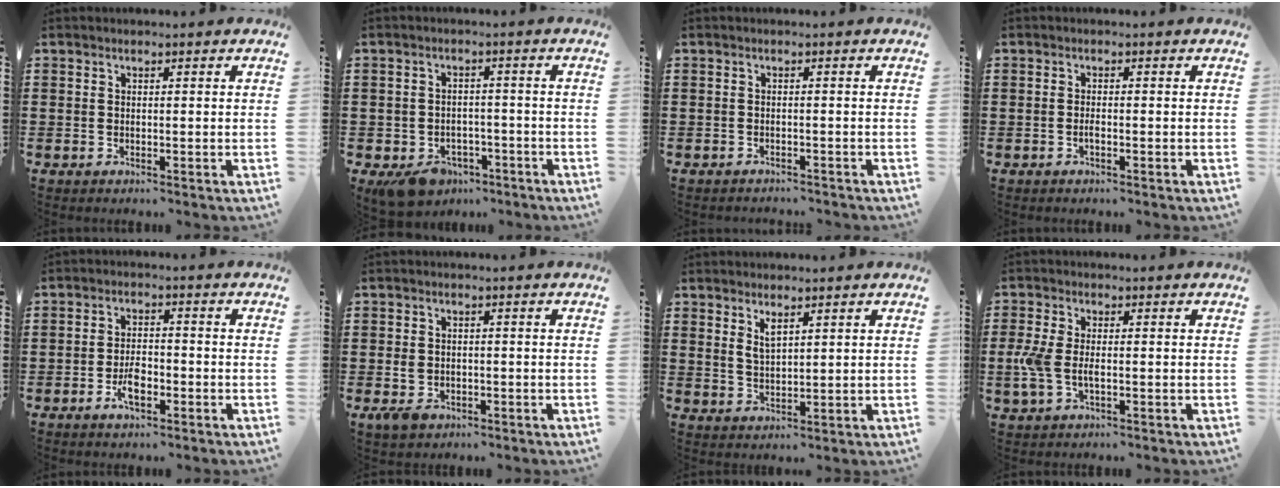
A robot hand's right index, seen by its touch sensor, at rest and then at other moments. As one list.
[{"total": 4.7, "force": [-3.8, 2.3, 1.4], "torque": [-0.028, 0.010, -0.072]}, {"total": 1.0, "force": [-0.9, 0.1, 0.0], "torque": [-0.003, 0.001, -0.021]}, {"total": 1.0, "force": [-0.5, 0.3, 0.8], "torque": [-0.017, -0.004, -0.008]}, {"total": 4.1, "force": [-1.8, 1.9, 3.2], "torque": [-0.062, 0.003, -0.034]}, {"total": 2.4, "force": [-1.0, 1.8, 1.3], "torque": [-0.042, -0.006, -0.024]}, {"total": 2.9, "force": [1.9, 1.2, 1.9], "torque": [-0.041, 0.002, 0.034]}, {"total": 4.3, "force": [-0.8, 2.0, 3.7], "torque": [-0.093, -0.008, -0.021]}]